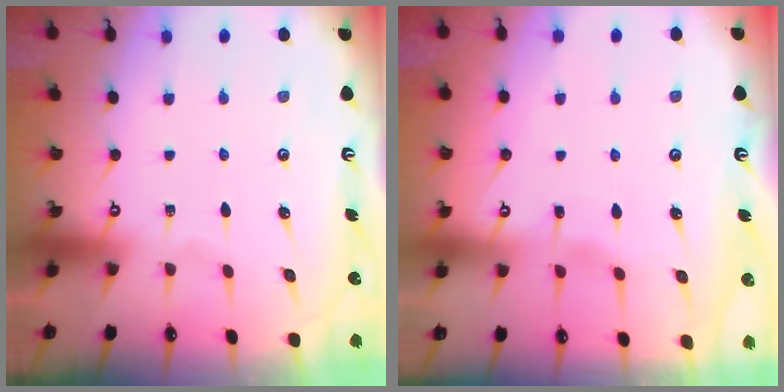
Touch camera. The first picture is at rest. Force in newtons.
{"total": 2.6, "press": 2.6, "slide": 0.3}